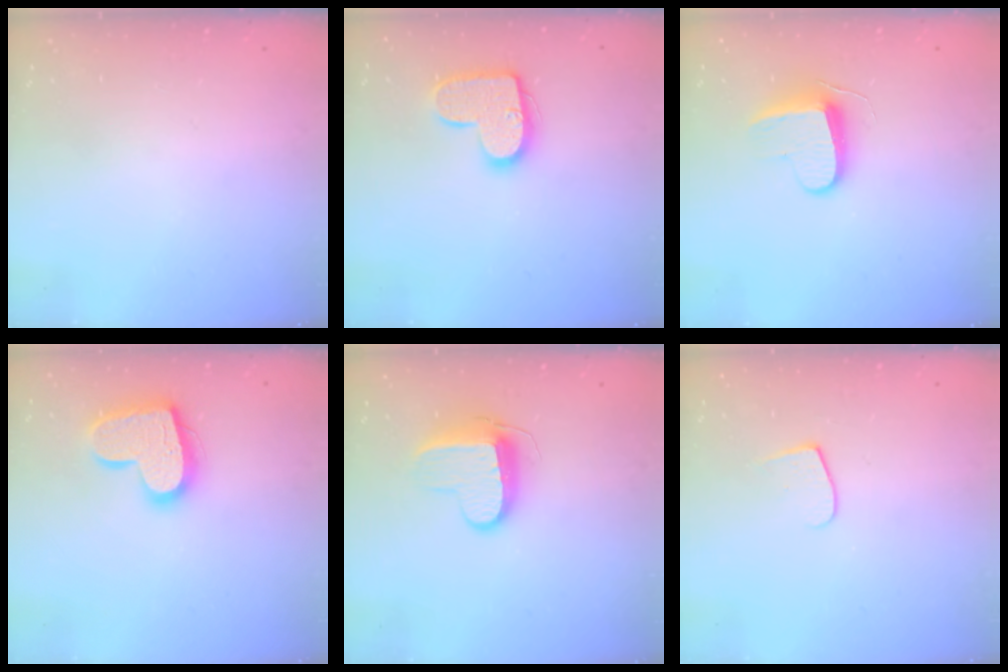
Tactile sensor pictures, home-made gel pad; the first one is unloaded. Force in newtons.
{"total": 13.8, "press": 13.8, "slide": 0.7}
{"total": 9.2, "press": 9.2, "slide": 0.7}
{"total": 16.7, "press": 16.7, "slide": 1.1}
{"total": 10.3, "press": 10.3, "slide": 1.0}
{"total": 5.8, "press": 5.8, "slide": 0.7}